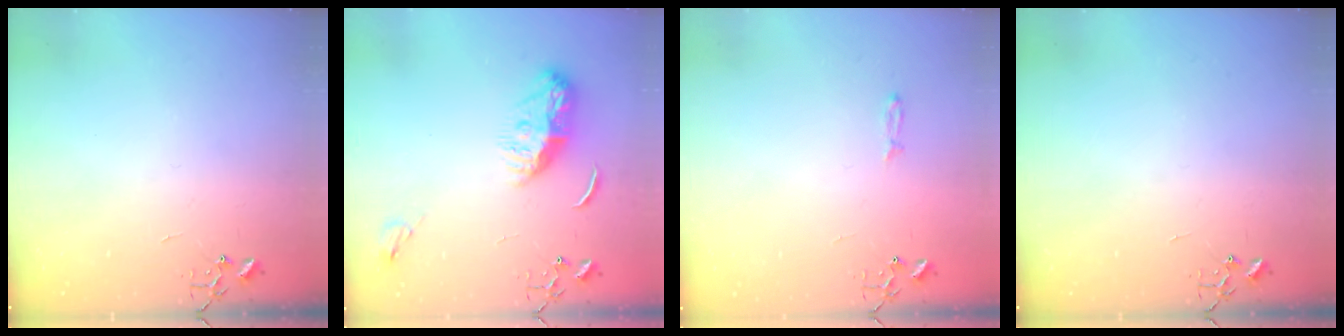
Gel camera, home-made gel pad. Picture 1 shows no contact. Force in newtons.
{"total": 11.6, "press": 11.6, "slide": 0.3}
{"total": 3.5, "press": 3.5, "slide": 0.5}
{"total": 0.0}